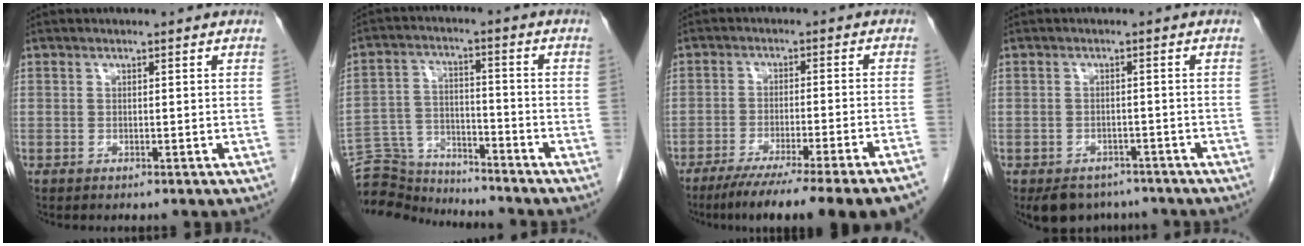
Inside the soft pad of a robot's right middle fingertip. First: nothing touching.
{"total": 10.8, "force": [-10.6, 1.8, 0.3], "torque": [-0.008, 0.028, -0.189]}
{"total": 19.3, "force": [-15.7, -0.8, 11.1], "torque": [-0.109, -0.041, -0.223]}
{"total": 6.5, "force": [-5.4, 3.4, 1.1], "torque": [-0.009, -0.003, -0.072]}